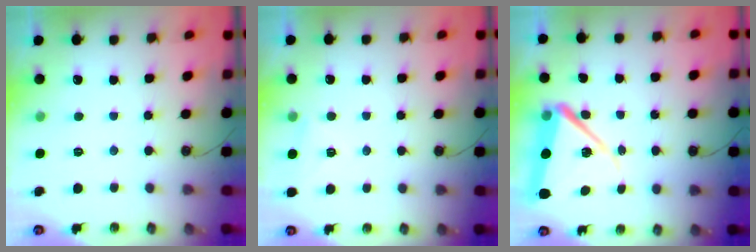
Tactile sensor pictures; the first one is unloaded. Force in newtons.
{"total": 3.1, "press": 2.3, "slide": 2.1}
{"total": 14.3, "press": 14.2, "slide": 1.5}